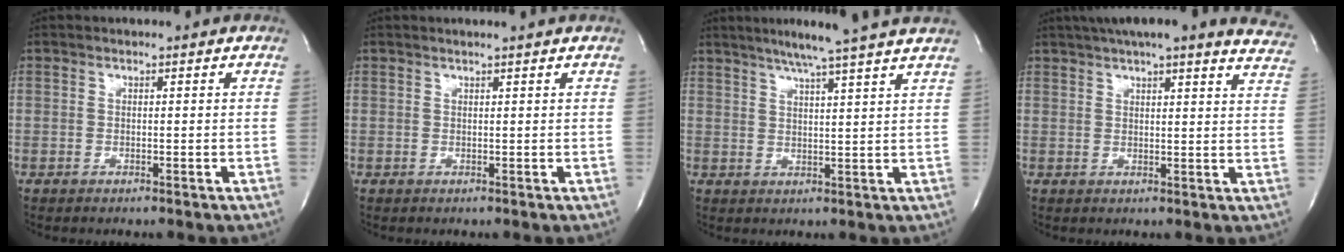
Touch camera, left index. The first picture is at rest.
{"total": 1.3, "force": [1.1, -0.5, 0.5], "torque": [-0.014, -0.004, 0.023]}
{"total": 11.7, "force": [9.7, -1.6, 6.3], "torque": [-0.099, 0.002, 0.120]}
{"total": 22.5, "force": [19.6, 3.2, 10.5], "torque": [-0.156, -0.014, 0.225]}